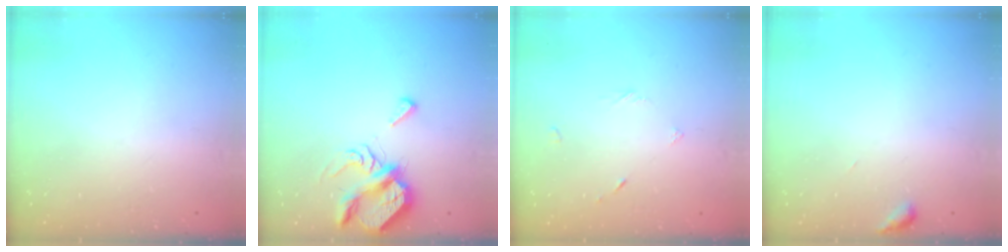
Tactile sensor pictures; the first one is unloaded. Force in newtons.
{"total": 7.5, "press": 7.5, "slide": 0.8}
{"total": 2.0, "press": 2.0, "slide": 0.2}
{"total": 2.6, "press": 2.6, "slide": 0.3}